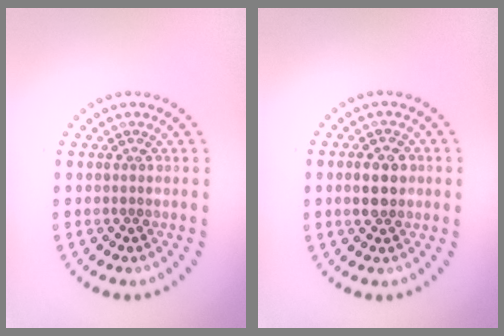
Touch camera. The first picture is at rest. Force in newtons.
{"total": 2.9, "press": 2.9, "slide": 0.1}